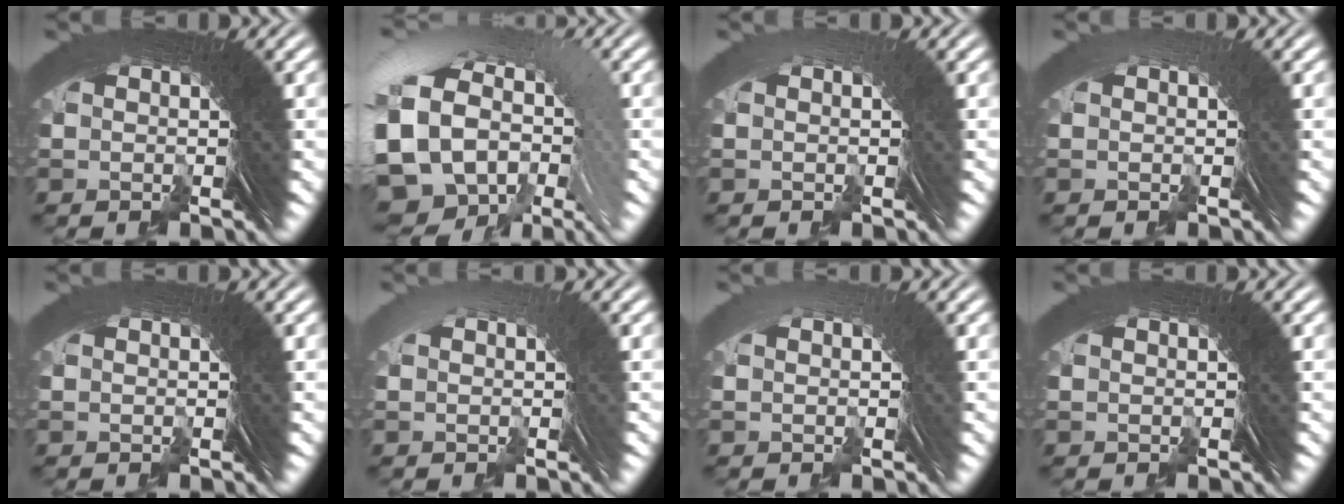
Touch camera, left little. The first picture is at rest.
{"total": 17.8, "force": [-0.7, -2.3, -17.7], "torque": [0.188, 0.004, -0.023]}
{"total": 2.4, "force": [0.5, -0.5, -2.3], "torque": [0.034, 0.010, 0.004]}
{"total": 2.0, "force": [0.4, -0.4, -1.9], "torque": [0.031, 0.011, 0.003]}
{"total": 0.0}
{"total": 4.2, "force": [0.5, -1.3, -4.0], "torque": [0.062, 0.013, 0.003]}
{"total": 3.1, "force": [0.5, -0.7, -3.0], "torque": [0.045, 0.012, 0.004]}
{"total": 0.0}